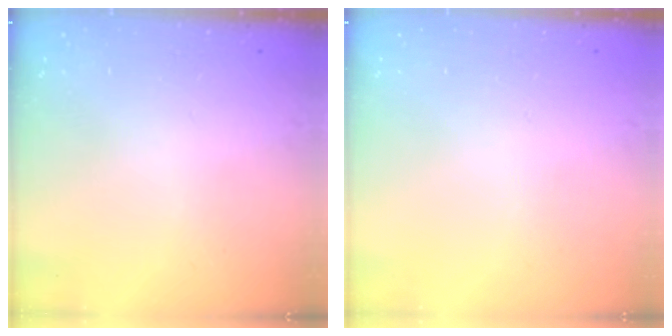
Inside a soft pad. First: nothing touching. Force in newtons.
{"total": 0.0}